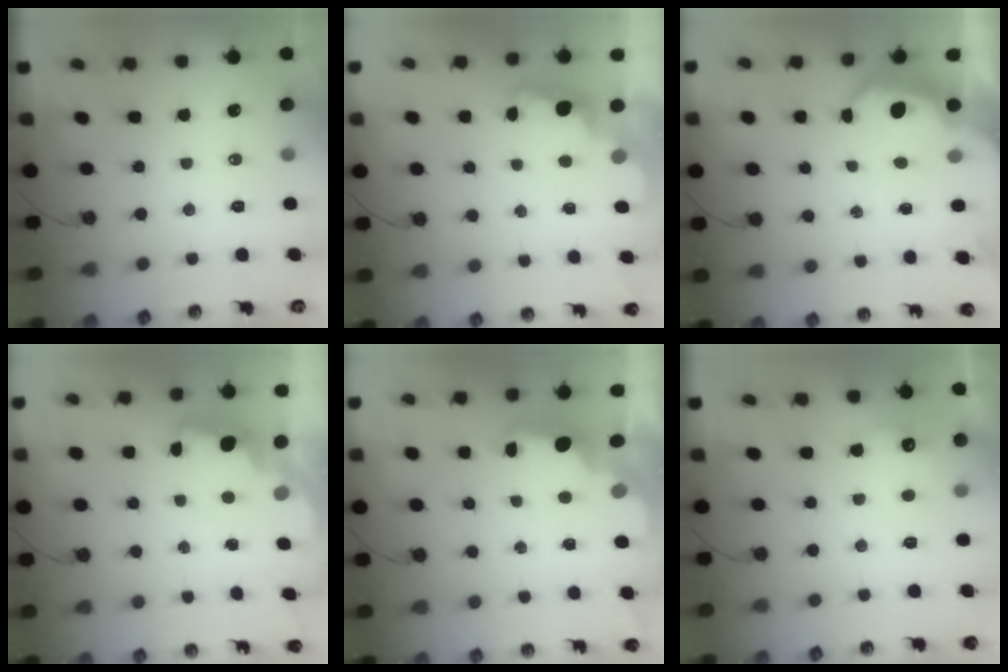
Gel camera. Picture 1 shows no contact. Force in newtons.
{"total": 2.5, "press": 2.4, "slide": 0.5}
{"total": 5.7, "press": 5.7, "slide": 0.6}
{"total": 2.5, "press": 2.4, "slide": 0.5}
{"total": 2.8, "press": 2.6, "slide": 0.9}
{"total": 5.6, "press": 5.5, "slide": 1.2}